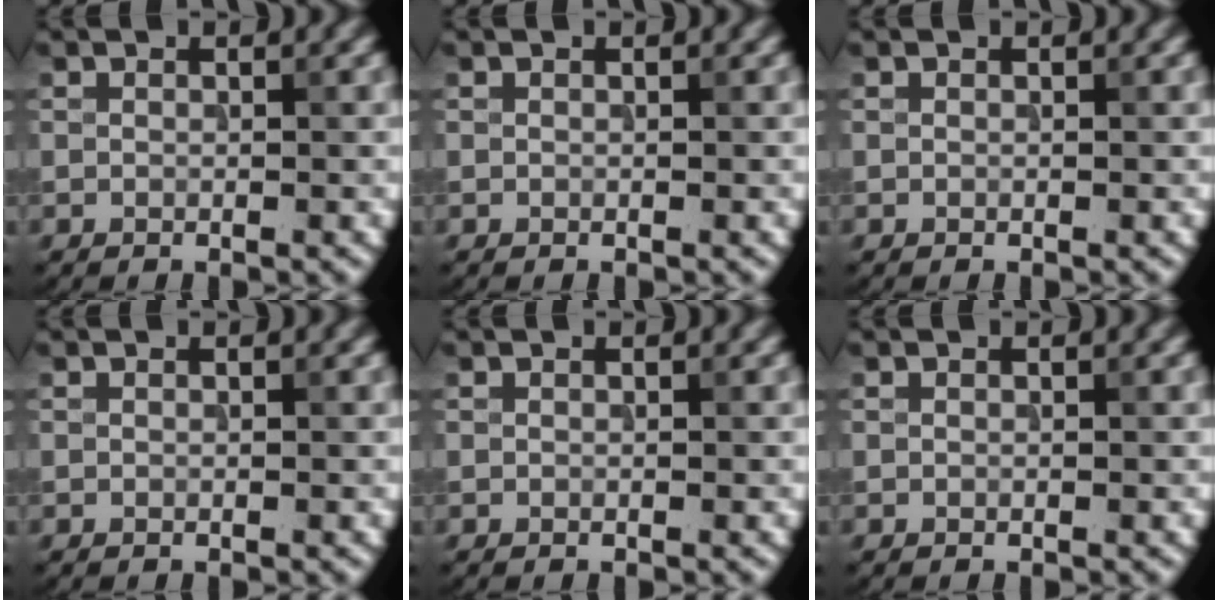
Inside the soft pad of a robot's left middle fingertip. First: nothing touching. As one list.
[{"total": 0.0}, {"total": 0.0}, {"total": 0.0}, {"total": 0.0}, {"total": 0.0}]